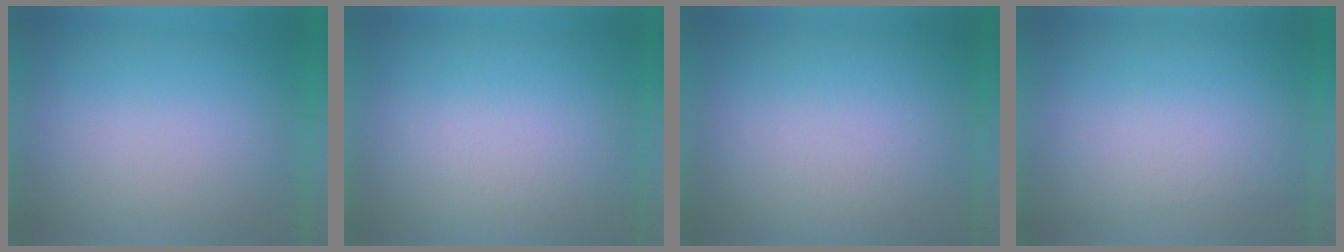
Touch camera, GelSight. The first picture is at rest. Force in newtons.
{"total": 2.5}
{"total": 2.6}
{"total": 2.8}